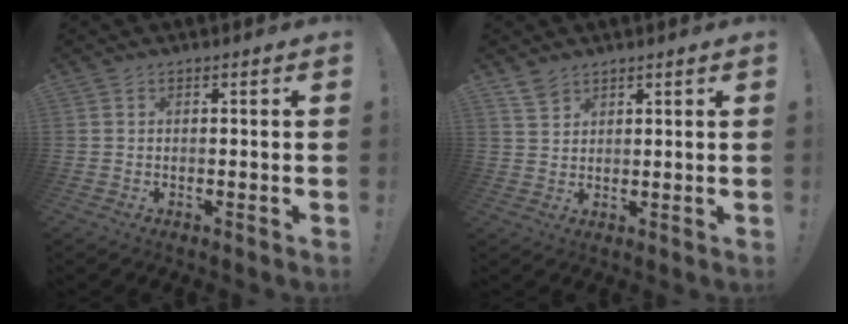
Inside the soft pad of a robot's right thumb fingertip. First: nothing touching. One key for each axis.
{"total": 3.9, "fx": 3.1, "fy": 2.1, "fz": 1.0, "tx": -0.009, "ty": -0.021, "tz": 0.059}